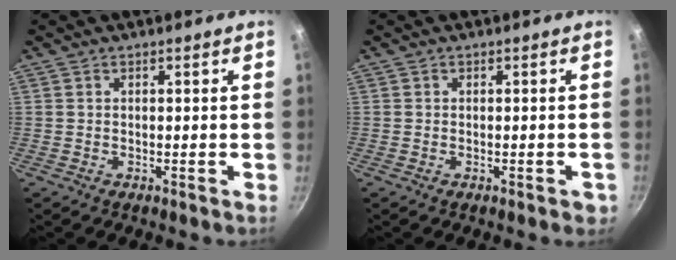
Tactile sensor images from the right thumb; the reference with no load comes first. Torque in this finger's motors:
{"motor_torque": [-0.25, 0.04, -0.25, 0.16, 0.12]}